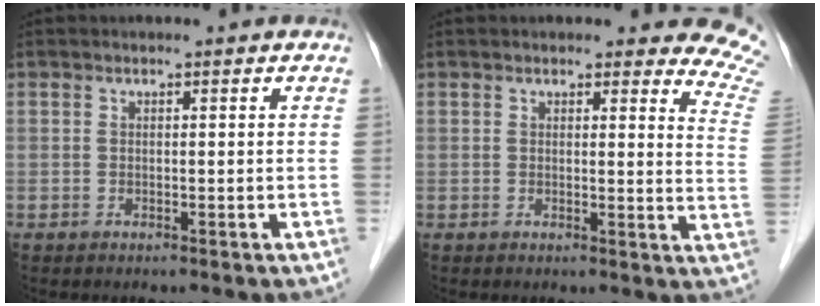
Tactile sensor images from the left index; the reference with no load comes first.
{"total": 10.1, "force": [9.8, 1.6, 1.5], "torque": [0.027, -0.070, 0.058]}